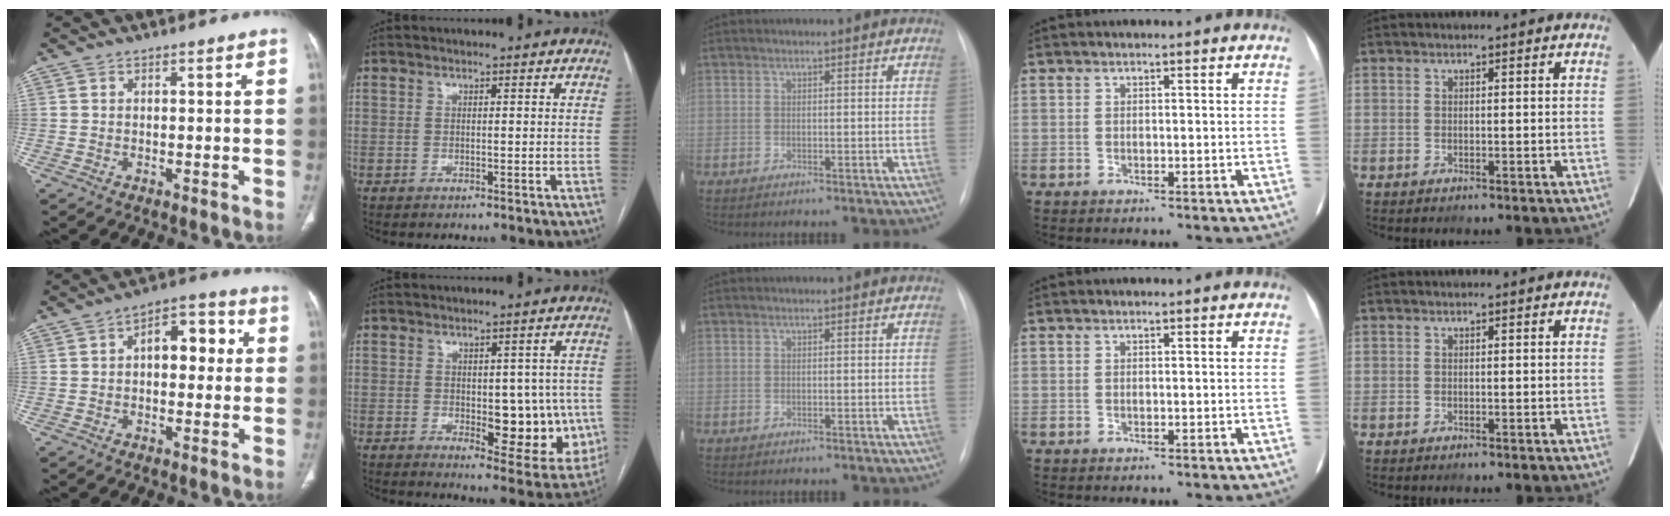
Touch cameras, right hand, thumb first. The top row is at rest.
{"thumb": {"total": 9.0, "force": [1.3, 5.2, 7.3], "torque": [-0.070, 0.023, 0.013]}, "index": {"total": 11.8, "force": [-1.1, 5.5, 10.3], "torque": [-0.112, 0.002, 0.001]}}